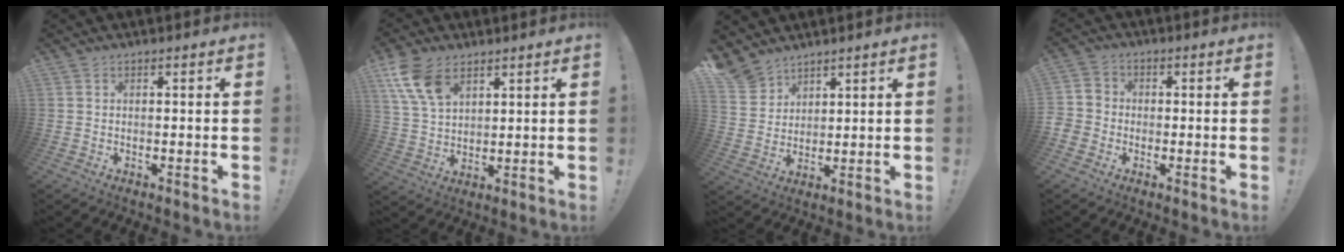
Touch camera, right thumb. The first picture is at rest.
{"total": 11.3, "force": [6.3, 6.5, 6.8], "torque": [-0.132, -0.020, 0.123]}
{"total": 7.0, "force": [5.7, 3.9, 0.5], "torque": [-0.024, -0.044, 0.115]}
{"total": 4.6, "force": [-1.9, 4.1, 1.0], "torque": [-0.025, 0.018, -0.035]}